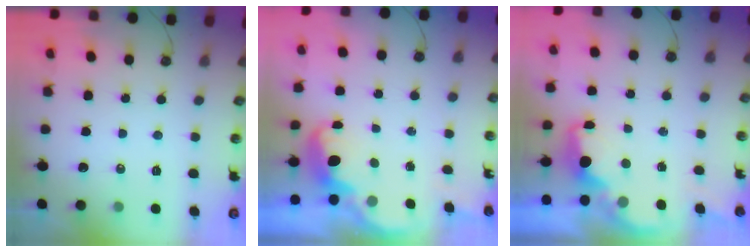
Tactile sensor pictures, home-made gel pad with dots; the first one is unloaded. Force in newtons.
{"total": 2.7, "press": 2.6, "slide": 0.6}
{"total": 2.0, "press": 1.9, "slide": 0.7}